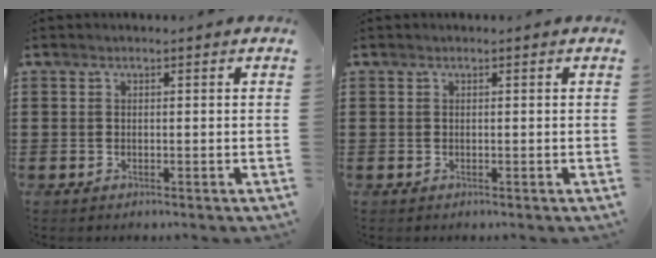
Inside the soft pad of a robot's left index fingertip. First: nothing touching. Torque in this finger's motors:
{"motor_torque": [0.26, -0.20, 0.02, 0.01]}